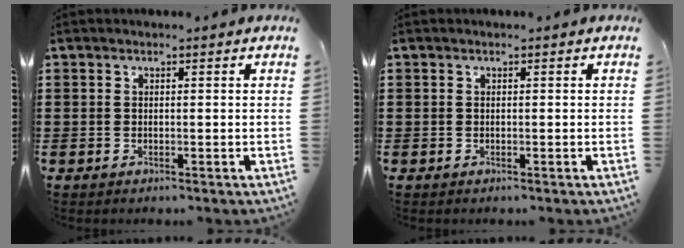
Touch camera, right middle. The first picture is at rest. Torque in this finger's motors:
{"motor_torque": [-0.64, 0.47, -0.03, -0.01]}